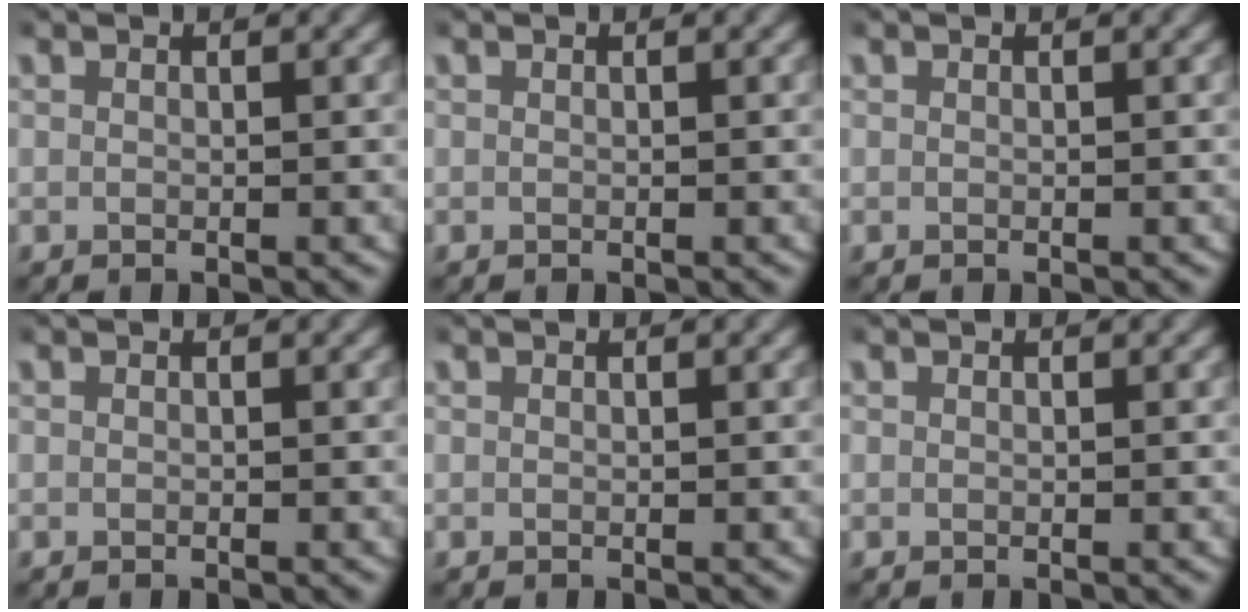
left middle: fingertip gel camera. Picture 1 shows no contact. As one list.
[{"total": 0.0}, {"total": 0.0}, {"total": 0.0}, {"total": 0.0}, {"total": 0.0}]